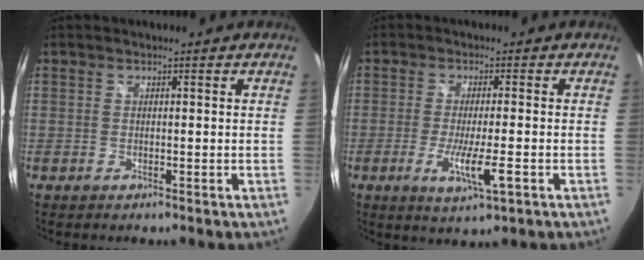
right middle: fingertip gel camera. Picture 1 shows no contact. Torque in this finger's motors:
{"motor_torque": [0.69, -0.61, 0.17, 0.09]}